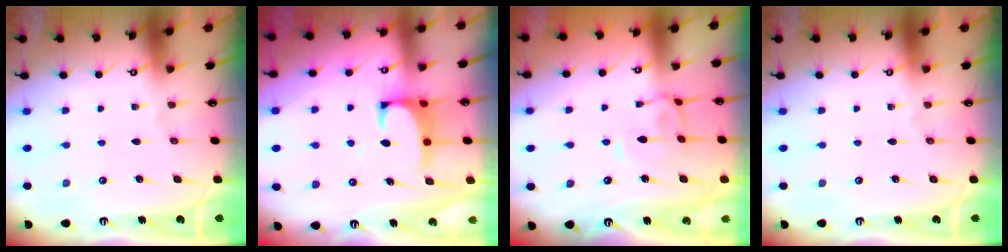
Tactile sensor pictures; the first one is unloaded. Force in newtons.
{"total": 1.5, "press": 1.4, "slide": 0.5}
{"total": 0.9, "press": 0.6, "slide": 0.6}
{"total": 0.0}